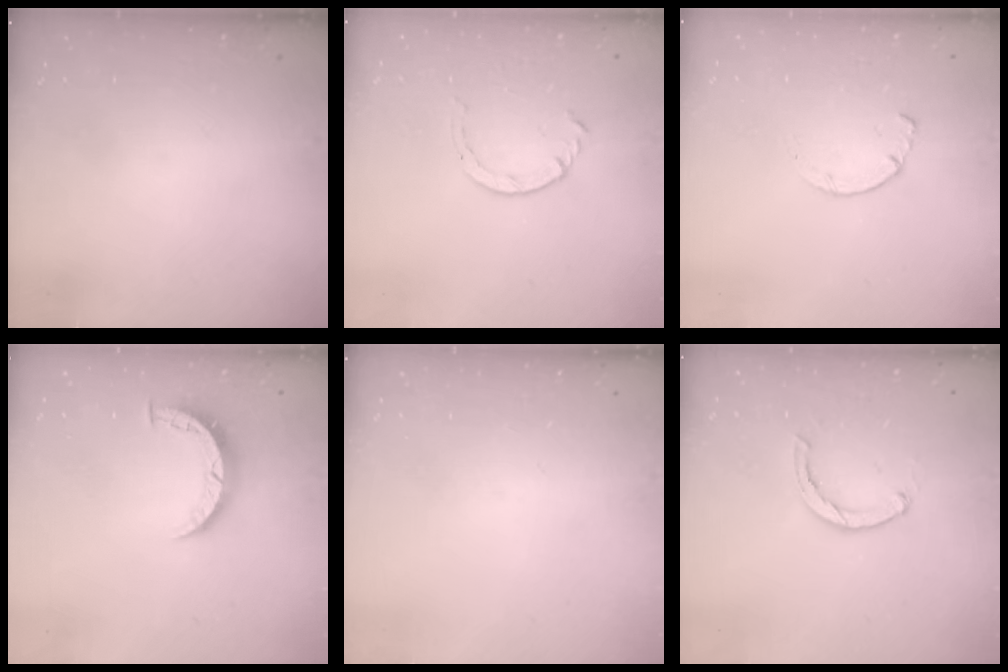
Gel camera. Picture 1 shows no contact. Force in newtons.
{"total": 3.4, "press": 3.4, "slide": 0.5}
{"total": 1.8, "press": 1.7, "slide": 0.3}
{"total": 5.1, "press": 5.1, "slide": 0.5}
{"total": 0.0}
{"total": 3.1, "press": 3.1, "slide": 0.3}